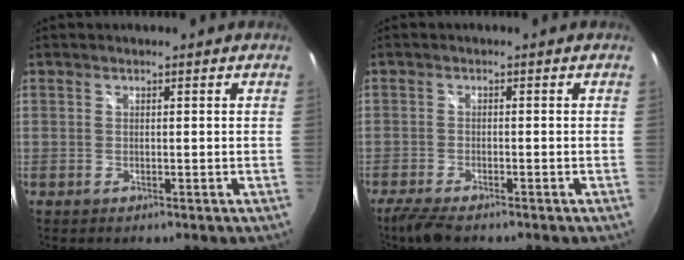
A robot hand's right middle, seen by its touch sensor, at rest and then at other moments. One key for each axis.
{"total": 5.0, "fx": -4.0, "fy": 0.9, "fz": 2.8, "tx": -0.074, "ty": -0.016, "tz": -0.074}